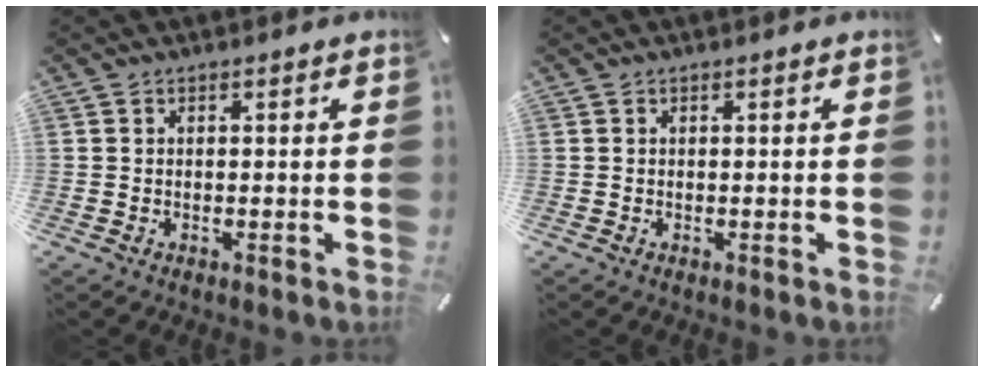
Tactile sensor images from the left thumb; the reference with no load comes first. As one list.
[{"total": 0.0}]